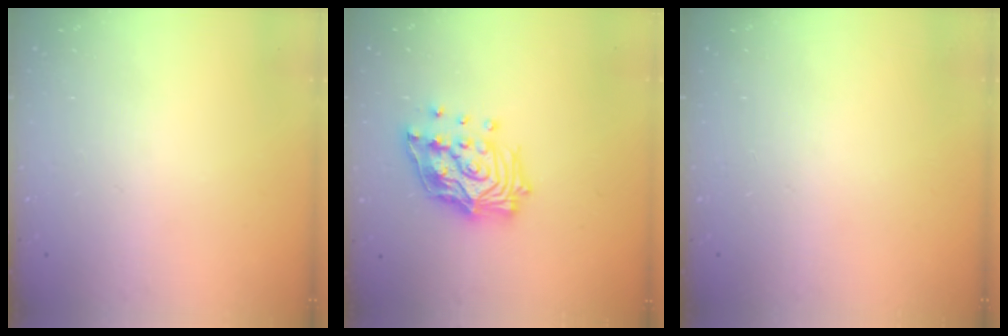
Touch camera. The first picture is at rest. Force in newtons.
{"total": 17.7, "press": 17.6, "slide": 2.0}
{"total": 0.0}